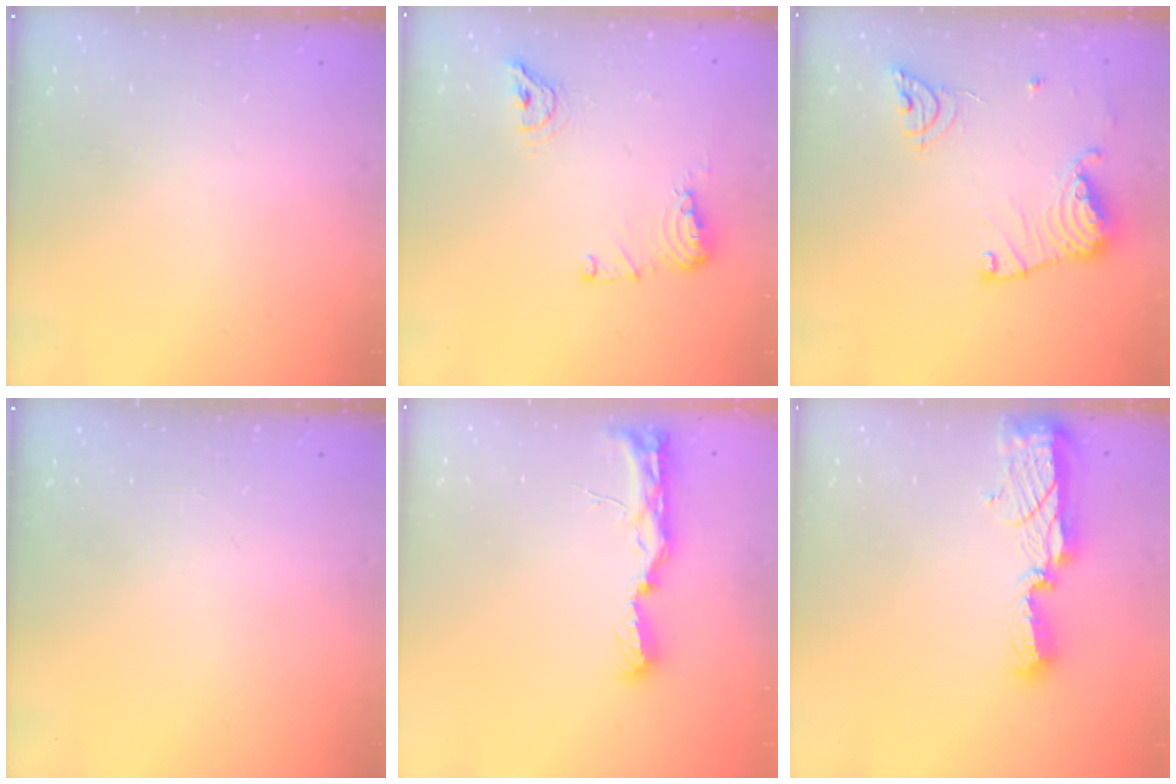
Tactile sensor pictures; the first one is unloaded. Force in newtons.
{"total": 8.9, "press": 8.7, "slide": 1.7}
{"total": 15.6, "press": 15.5, "slide": 1.5}
{"total": 0.0}
{"total": 9.6, "press": 9.3, "slide": 2.4}
{"total": 8.7, "press": 8.6, "slide": 0.8}